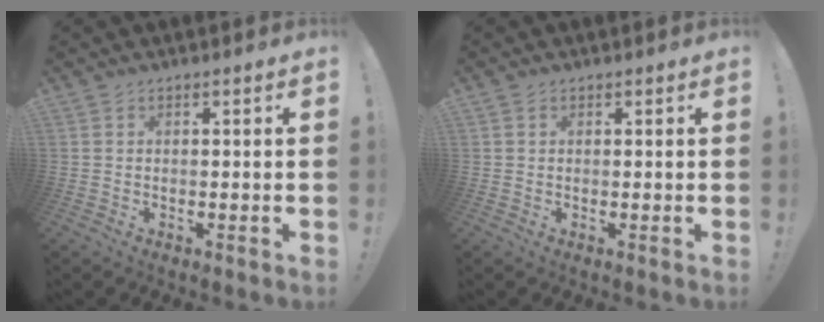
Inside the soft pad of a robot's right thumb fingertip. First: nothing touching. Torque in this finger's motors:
{"motor_torque": [-0.20, 0.13, 0.04, -0.12, 0.08]}